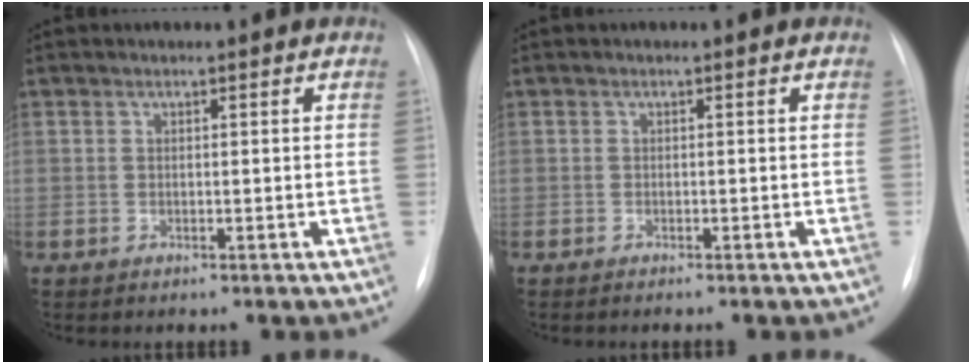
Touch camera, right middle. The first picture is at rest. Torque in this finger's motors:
{"motor_torque": [0.40, -0.44, 0.06, 0.02]}